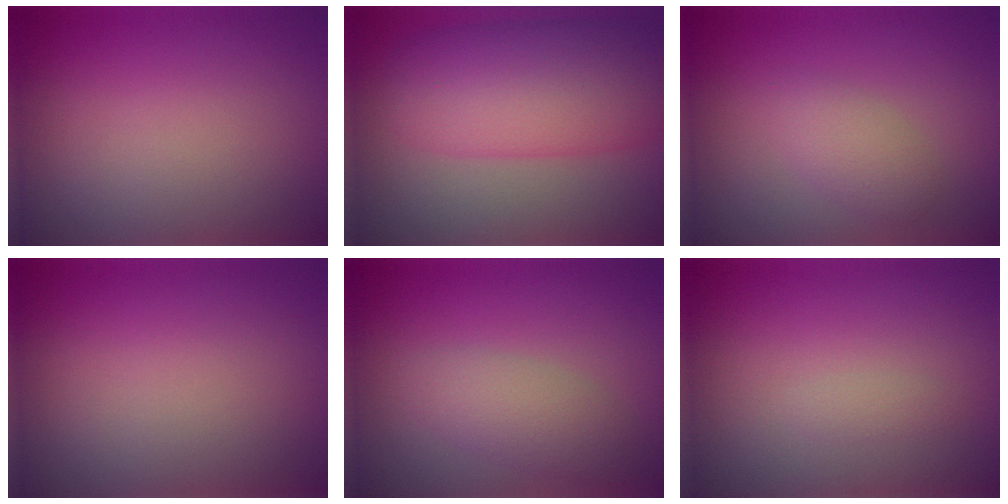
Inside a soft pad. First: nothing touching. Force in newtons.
{"total": 8.2, "press": 8.2, "slide": 0.2}
{"total": 2.2, "press": 2.2, "slide": 0.0}
{"total": 0.0}
{"total": 3.0, "press": 3.0, "slide": 0.1}
{"total": 0.6, "press": 0.6, "slide": 0.0}